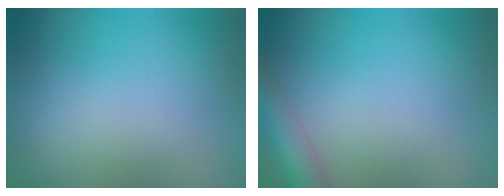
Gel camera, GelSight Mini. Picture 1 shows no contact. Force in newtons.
{"total": 3.9, "press": 3.9, "slide": 0.2}